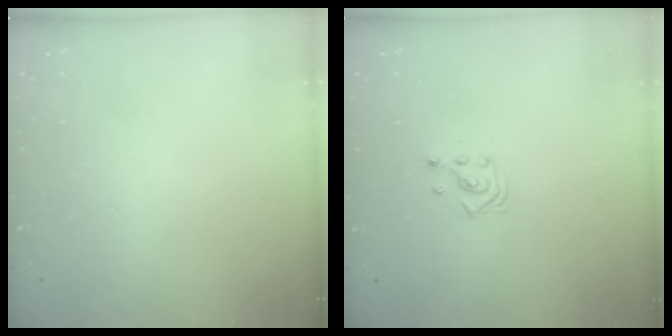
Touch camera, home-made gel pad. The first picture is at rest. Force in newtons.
{"total": 3.4, "press": 3.4, "slide": 0.2}